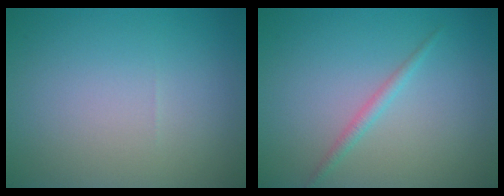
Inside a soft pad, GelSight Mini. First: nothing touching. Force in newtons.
{"total": 1.2, "press": 1.2, "slide": 0.0}